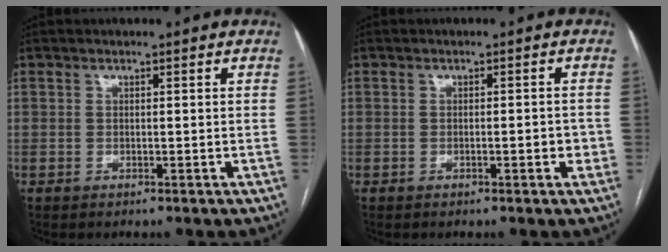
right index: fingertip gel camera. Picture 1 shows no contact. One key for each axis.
{"total": 2.1, "fx": -0.6, "fy": 0.7, "fz": 1.9, "tx": -0.026, "ty": 0.001, "tz": -0.007}